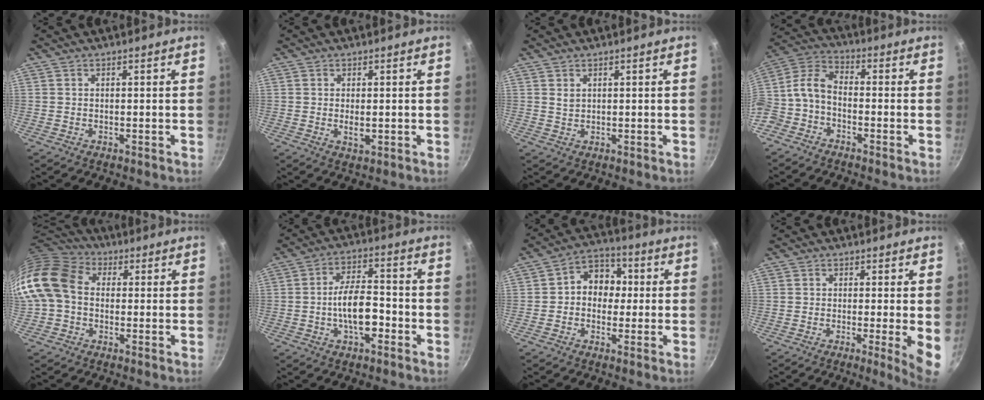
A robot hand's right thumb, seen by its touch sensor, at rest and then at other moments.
{"total": 2.5, "force": [-0.2, 1.1, 2.3], "torque": [-0.040, -0.004, 0.000]}
{"total": 1.3, "force": [0.7, 0.8, 0.7], "torque": [-0.012, -0.003, 0.015]}
{"total": 9.1, "force": [-2.7, 5.7, 6.6], "torque": [-0.151, 0.047, -0.071]}
{"total": 14.2, "force": [0.2, 11.0, 8.9], "torque": [-0.163, 0.030, -0.015]}
{"total": 9.4, "force": [-2.8, 4.3, 7.8], "torque": [-0.119, 0.033, -0.052]}
{"total": 8.5, "force": [0.3, 7.0, 4.8], "torque": [-0.024, 0.020, -0.012]}
{"total": 6.0, "force": [-0.8, 0.4, 5.9], "torque": [-0.077, -0.011, -0.012]}